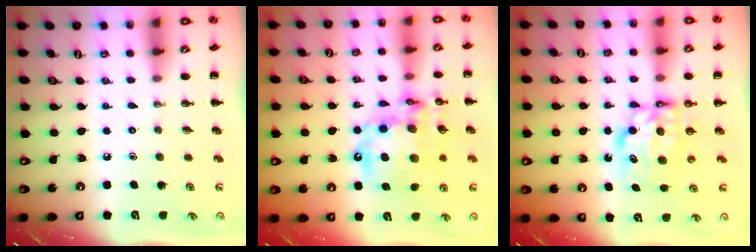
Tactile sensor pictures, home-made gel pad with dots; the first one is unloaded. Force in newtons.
{"total": 19.9, "press": 19.4, "slide": 4.5}
{"total": 7.3, "press": 7.2, "slide": 1.0}